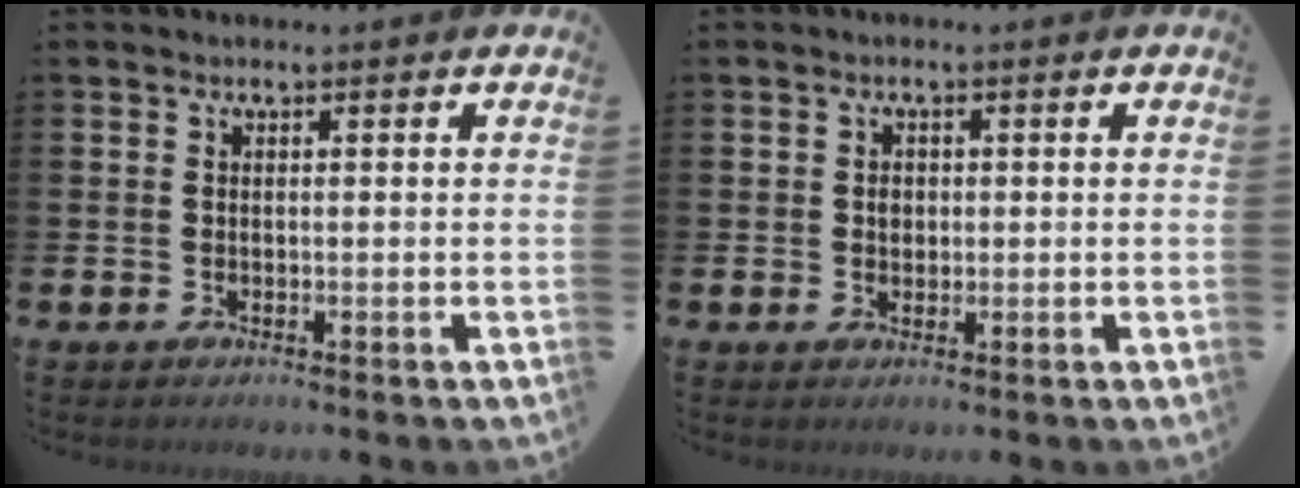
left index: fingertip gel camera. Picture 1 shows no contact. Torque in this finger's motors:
{"motor_torque": [0.09, 0.03, 0.00, 0.01]}